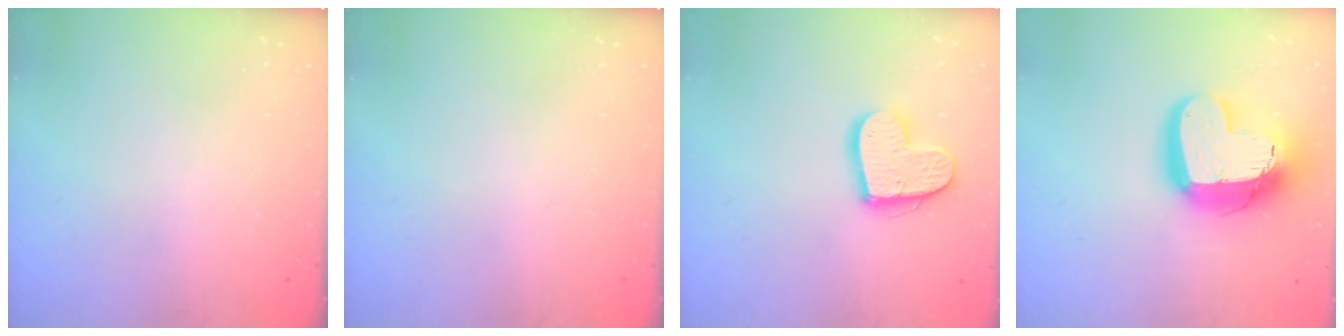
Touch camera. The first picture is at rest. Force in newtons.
{"total": 0.0}
{"total": 13.9, "press": 13.9, "slide": 0.8}
{"total": 19.5, "press": 19.5, "slide": 1.6}